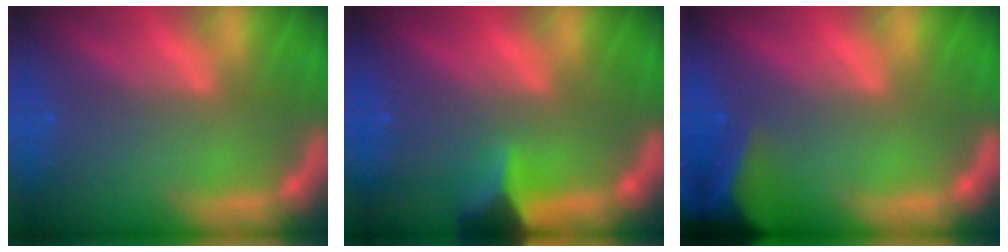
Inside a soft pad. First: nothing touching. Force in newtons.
{"total": 3.5}
{"total": 10.0}